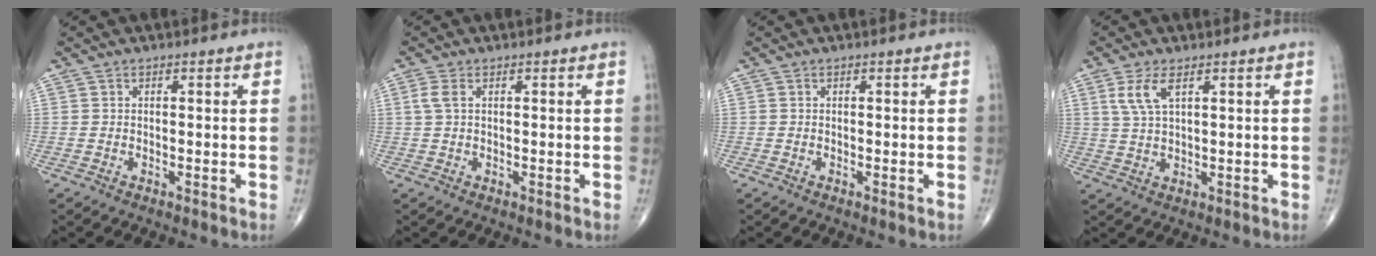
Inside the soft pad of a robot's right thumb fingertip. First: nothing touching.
{"total": 2.2, "force": [0.6, 1.1, 1.8], "torque": [-0.054, 0.013, 0.016]}
{"total": 0.0}
{"total": 5.1, "force": [2.3, 1.8, 4.1], "torque": [-0.094, -0.002, 0.052]}